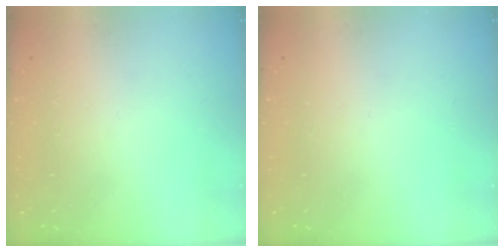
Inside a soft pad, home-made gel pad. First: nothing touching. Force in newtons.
{"total": 0.0}